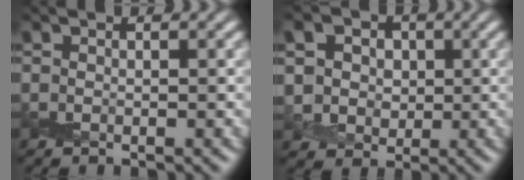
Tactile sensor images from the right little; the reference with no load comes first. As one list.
[{"total": 7.1, "force": [2.3, 5.8, 3.4], "torque": [-0.065, 0.019, 0.019]}]